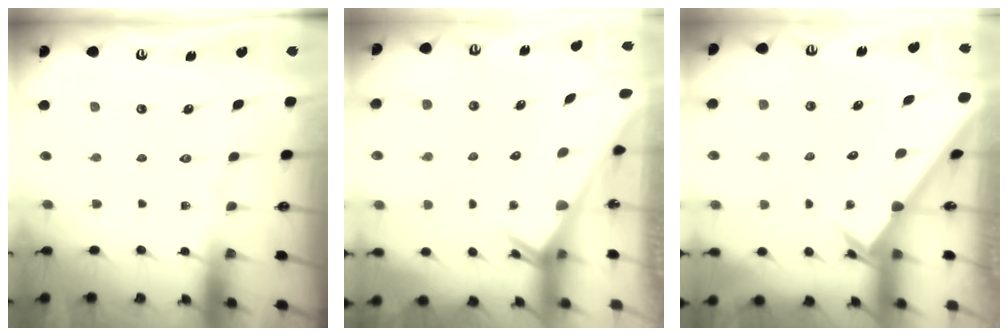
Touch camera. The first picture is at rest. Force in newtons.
{"total": 2.5, "press": 2.5, "slide": 0.1}
{"total": 2.5, "press": 2.5, "slide": 0.2}